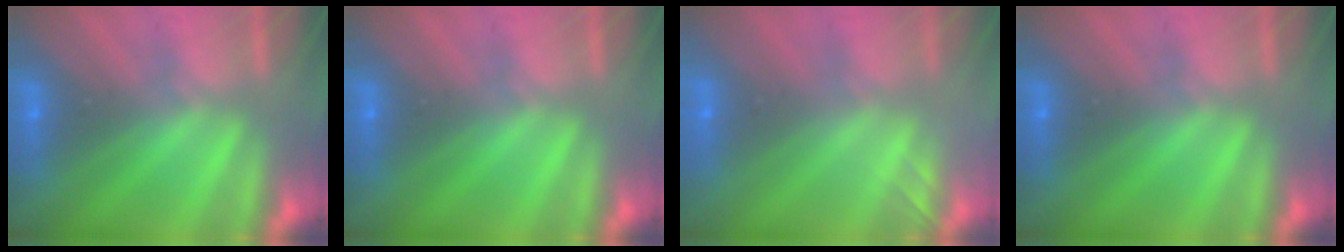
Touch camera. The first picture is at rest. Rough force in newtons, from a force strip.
{"total": 0.0}
{"total": 2.1}
{"total": 0.0}